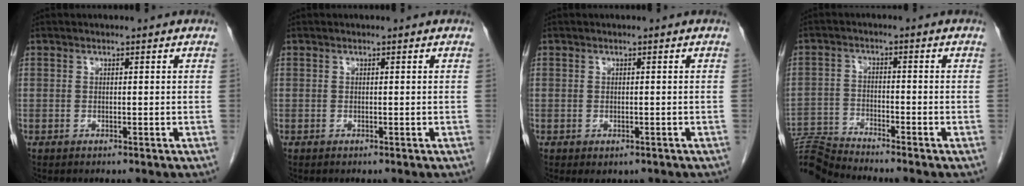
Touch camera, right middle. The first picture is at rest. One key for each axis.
{"total": 0.0}
{"total": 1.6, "fx": -0.9, "fy": 1.0, "fz": 0.9, "tx": -0.008, "ty": -0.001, "tz": -0.003}
{"total": 7.5, "fx": -7.3, "fy": -1.5, "fz": 0.4, "tx": -0.014, "ty": 0.001, "tz": -0.139}